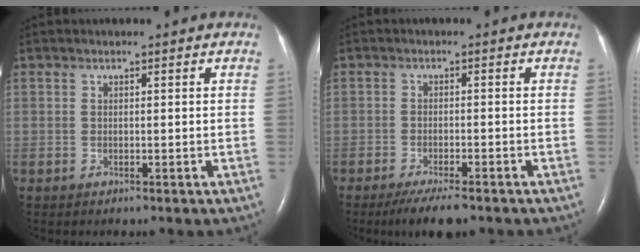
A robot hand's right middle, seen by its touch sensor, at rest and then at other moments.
{"total": 6.1, "force": [-4.6, 1.1, 3.8], "torque": [-0.062, -0.013, -0.070]}